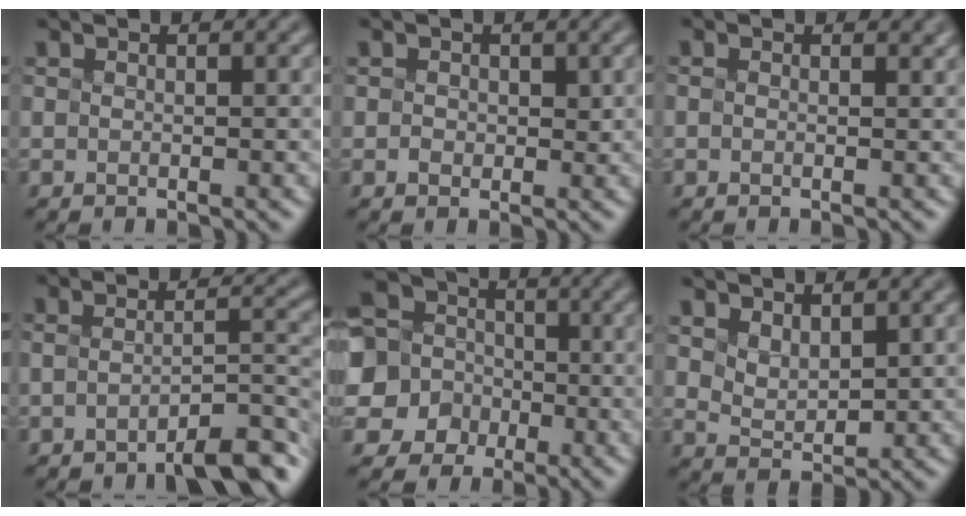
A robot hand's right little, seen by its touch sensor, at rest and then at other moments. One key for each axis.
{"total": 1.5, "fx": -0.8, "fy": -0.6, "fz": -1.1, "tx": 0.001, "ty": -0.010, "tz": 0.017}
{"total": 0.7, "fx": -0.4, "fy": -0.4, "fz": -0.4, "tx": 0.005, "ty": -0.009, "tz": -0.008}
{"total": 4.5, "fx": -4.1, "fy": -0.4, "fz": 1.7, "tx": -0.032, "ty": -0.005, "tz": -0.040}
{"total": 8.9, "fx": -2.8, "fy": 8.4, "fz": 1.1, "tx": -0.087, "ty": 0.002, "tz": -0.054}
{"total": 0.9, "fx": 0.8, "fy": -0.3, "fz": -0.5, "tx": -0.015, "ty": -0.015, "tz": 0.053}